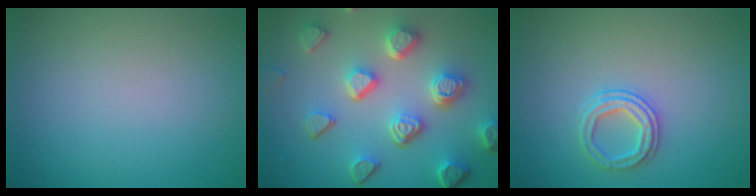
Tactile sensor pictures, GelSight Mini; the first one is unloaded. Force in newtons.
{"total": 6.8, "press": 5.3, "slide": 4.3}
{"total": 2.5, "press": 2.3, "slide": 1.0}